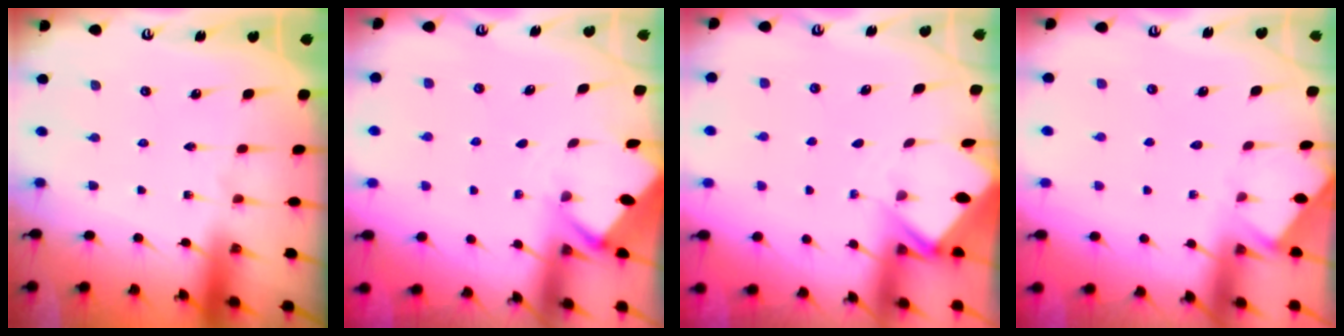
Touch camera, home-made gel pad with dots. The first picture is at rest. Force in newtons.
{"total": 1.9, "press": 1.9, "slide": 0.1}
{"total": 2.6, "press": 2.6, "slide": 0.1}
{"total": 1.9, "press": 1.9, "slide": 0.3}